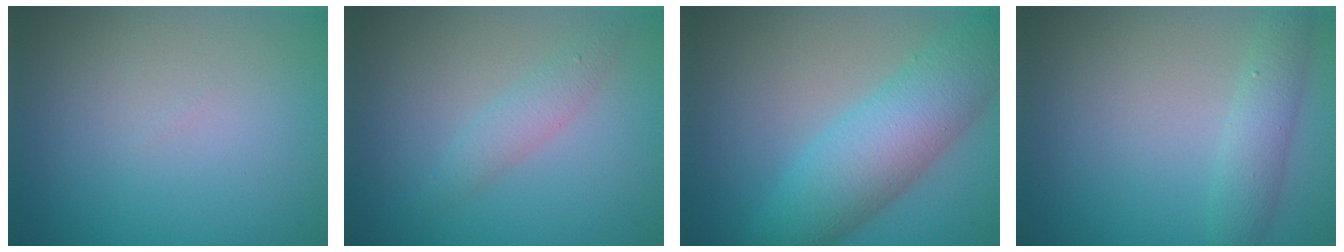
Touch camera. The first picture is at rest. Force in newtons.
{"total": 1.7, "press": 1.7, "slide": 0.0}
{"total": 7.7, "press": 7.7, "slide": 0.2}
{"total": 2.7, "press": 2.7, "slide": 0.1}